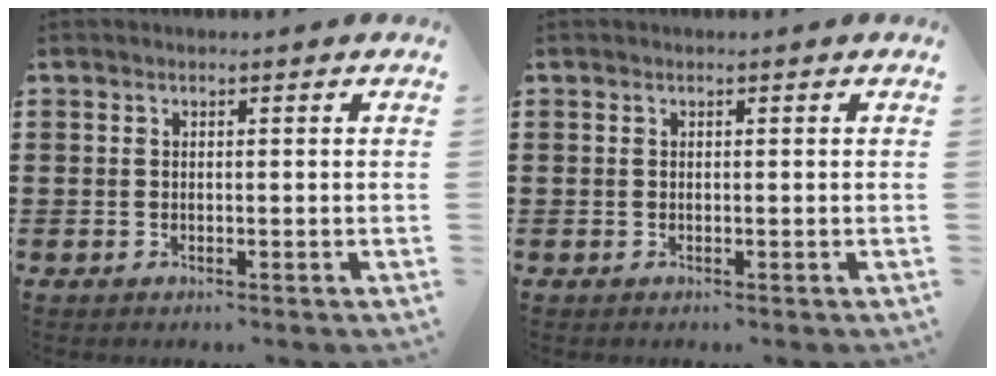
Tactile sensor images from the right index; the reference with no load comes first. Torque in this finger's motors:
{"motor_torque": [-0.19, 0.37, 0.00, 0.00]}